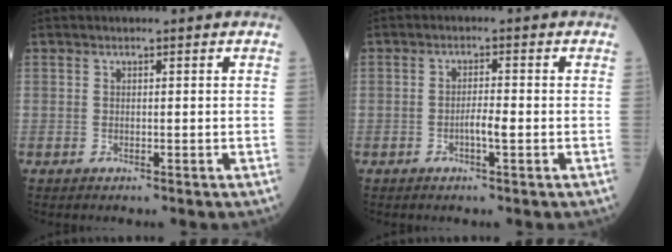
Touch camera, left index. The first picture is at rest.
{"total": 2.2, "force": [-0.9, 0.1, 2.0], "torque": [-0.035, 0.001, -0.016]}